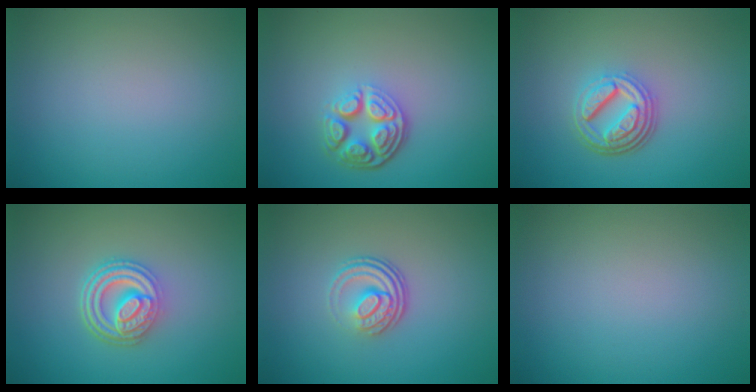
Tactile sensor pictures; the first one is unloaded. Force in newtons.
{"total": 4.5, "press": 3.4, "slide": 2.9}
{"total": 4.8, "press": 3.5, "slide": 3.3}
{"total": 4.8, "press": 3.7, "slide": 3.1}
{"total": 3.6, "press": 2.4, "slide": 2.6}
{"total": 0.0}